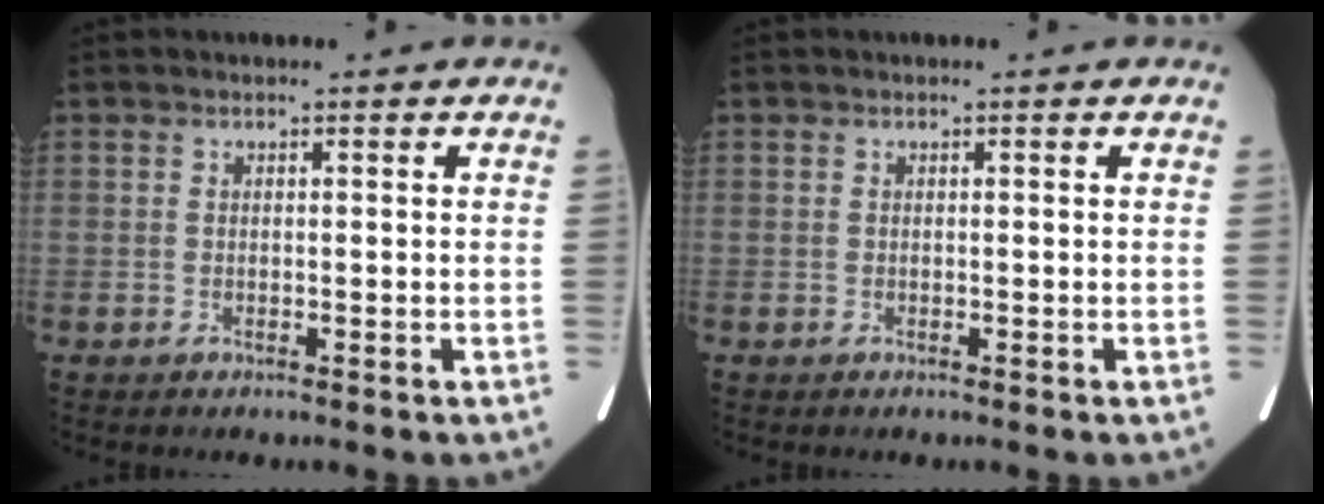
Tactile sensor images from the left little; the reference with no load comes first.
{"total": 0.0}